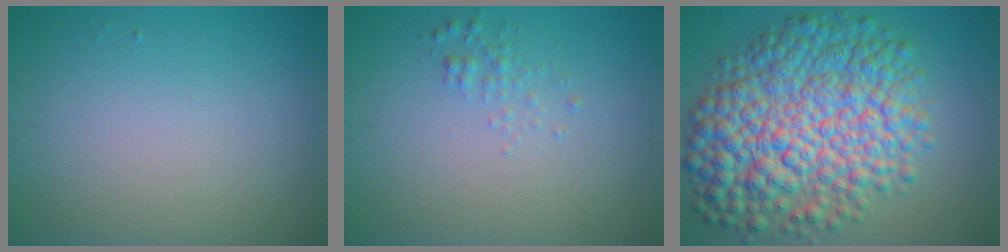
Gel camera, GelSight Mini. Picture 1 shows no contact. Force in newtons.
{"total": 1.1, "press": 1.1, "slide": 0.0}
{"total": 12.2, "press": 12.2, "slide": 0.2}